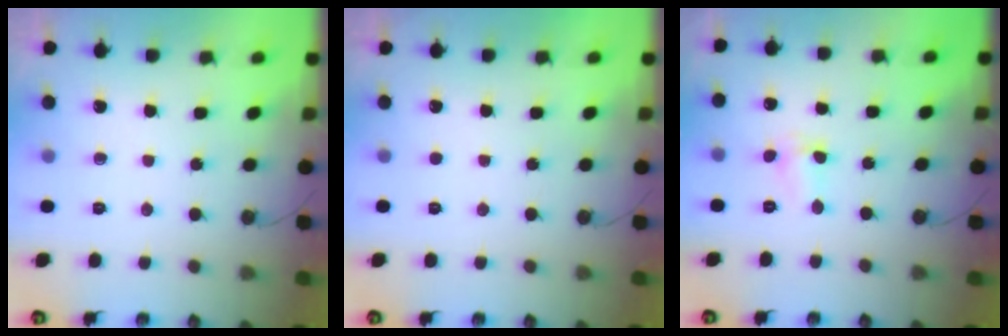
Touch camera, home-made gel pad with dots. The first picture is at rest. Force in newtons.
{"total": 0.0}
{"total": 1.9, "press": 1.8, "slide": 0.5}